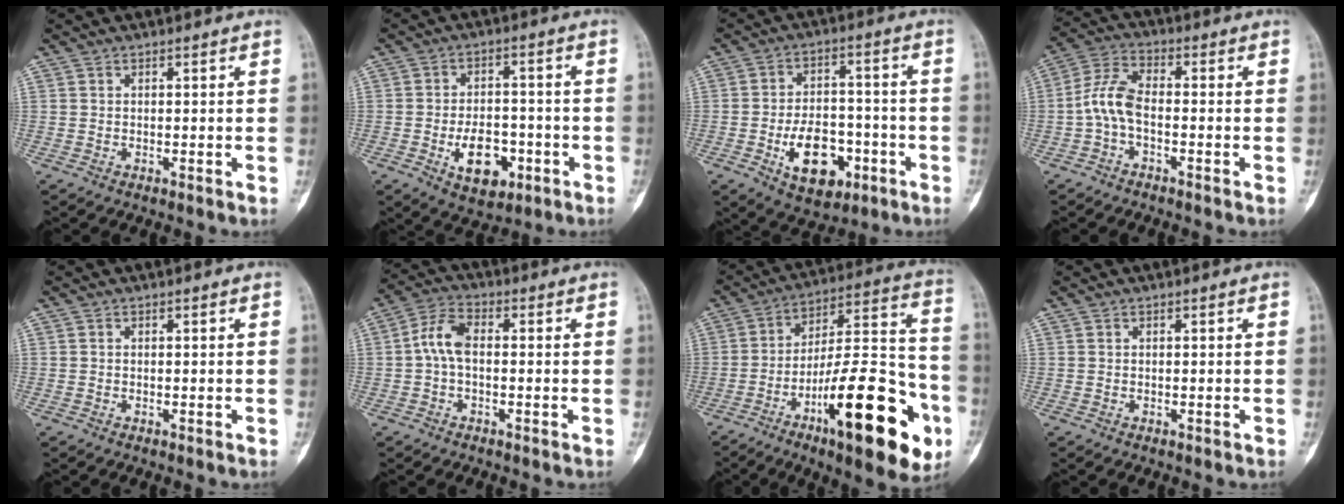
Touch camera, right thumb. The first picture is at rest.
{"total": 8.3, "force": [-2.9, 4.9, 6.0], "torque": [-0.073, 0.012, -0.036]}
{"total": 12.5, "force": [-4.8, 7.7, 8.7], "torque": [-0.110, 0.026, -0.070]}
{"total": 6.7, "force": [-1.6, 3.2, 5.7], "torque": [-0.123, 0.026, -0.040]}
{"total": 0.0}
{"total": 6.0, "force": [-0.2, 3.3, 5.0], "torque": [-0.100, 0.020, -0.013]}
{"total": 27.7, "force": [-11.6, 8.3, 23.8], "torque": [-0.326, 0.062, -0.172]}
{"total": 0.0}